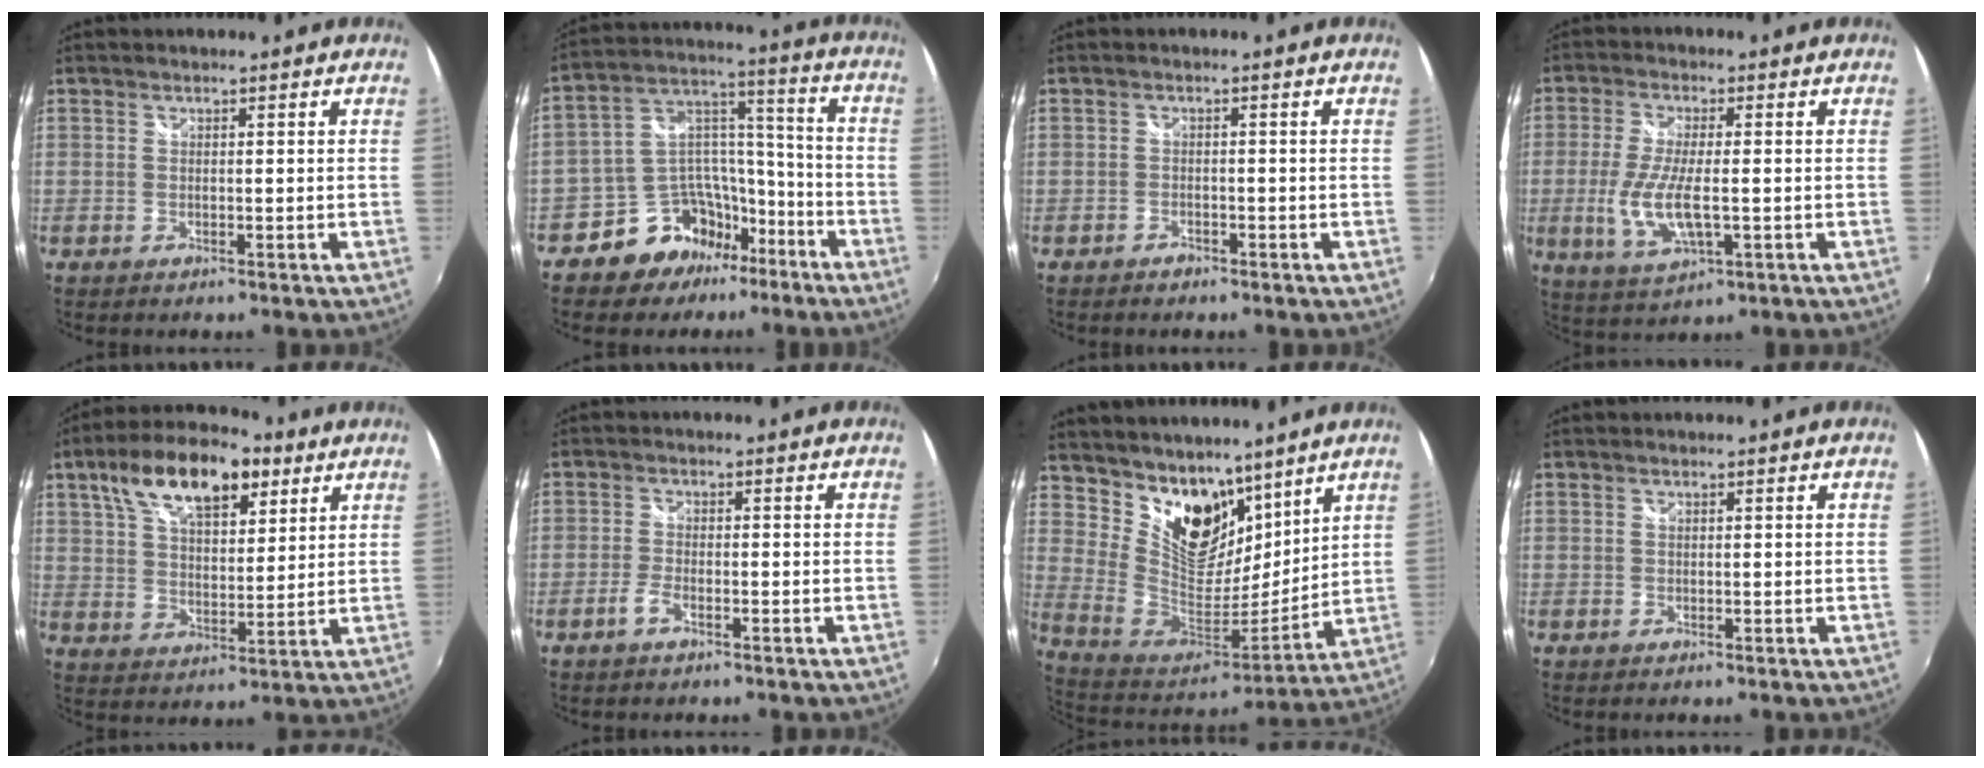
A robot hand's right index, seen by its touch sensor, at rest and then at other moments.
{"total": 12.7, "force": [-8.9, 8.4, 3.6], "torque": [-0.072, 0.070, -0.140]}
{"total": 1.5, "force": [-1.3, 0.8, 0.3], "torque": [-0.008, 0.001, -0.021]}
{"total": 9.7, "force": [-1.8, 3.2, 9.0], "torque": [-0.186, -0.016, -0.030]}
{"total": 16.5, "force": [9.1, 7.3, 11.7], "torque": [-0.213, 0.034, 0.151]}
{"total": 2.6, "force": [-1.7, 0.8, 1.8], "torque": [-0.052, 0.000, -0.038]}
{"total": 17.5, "force": [11.8, 10.1, 7.9], "torque": [-0.164, 0.001, 0.227]}
{"total": 0.0}